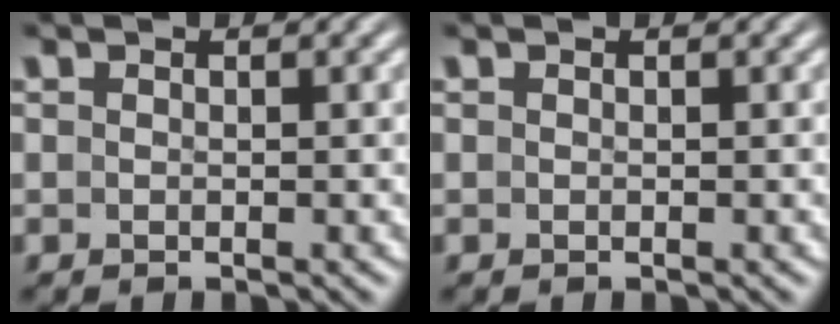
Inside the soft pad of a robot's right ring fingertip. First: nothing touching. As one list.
[{"total": 0.0}]